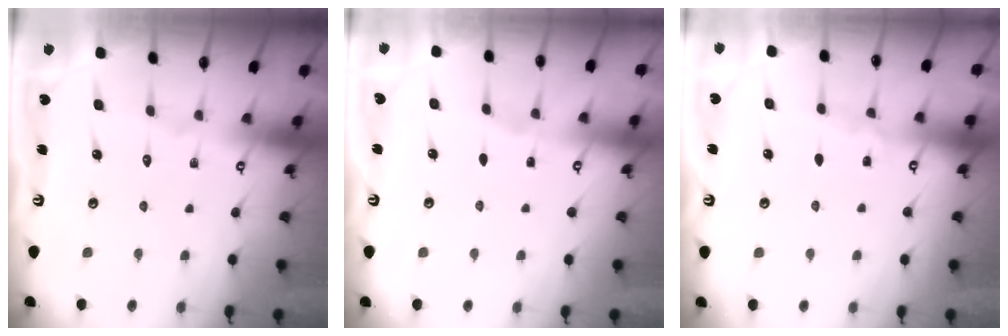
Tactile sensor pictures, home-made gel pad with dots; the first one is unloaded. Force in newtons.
{"total": 1.5, "press": 1.4, "slide": 0.2}
{"total": 3.0, "press": 3.0, "slide": 0.3}